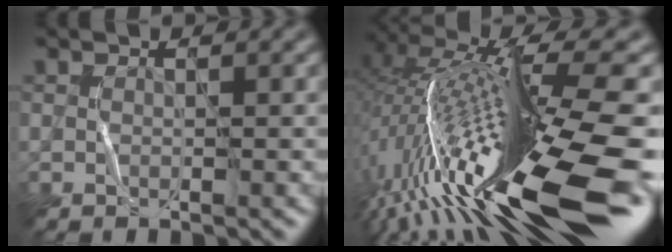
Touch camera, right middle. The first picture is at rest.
{"total": 17.2, "force": [-4.4, 4.1, 16.2], "torque": [-0.297, 0.030, -0.077]}